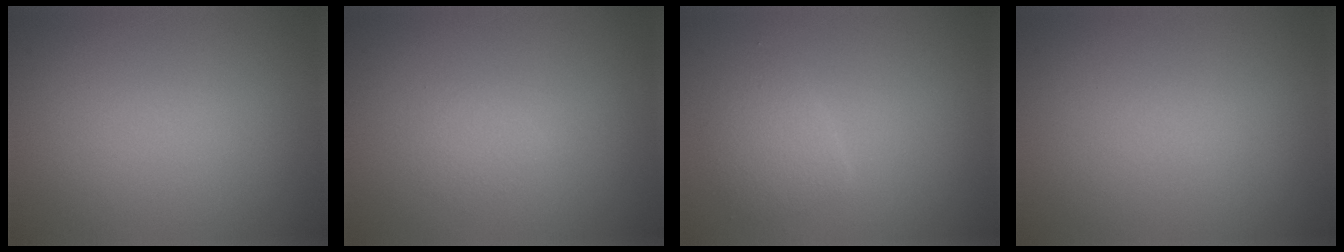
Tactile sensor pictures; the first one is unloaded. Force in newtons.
{"total": 0.9, "press": 0.9, "slide": 0.1}
{"total": 1.9, "press": 1.9, "slide": 0.0}
{"total": 0.0}